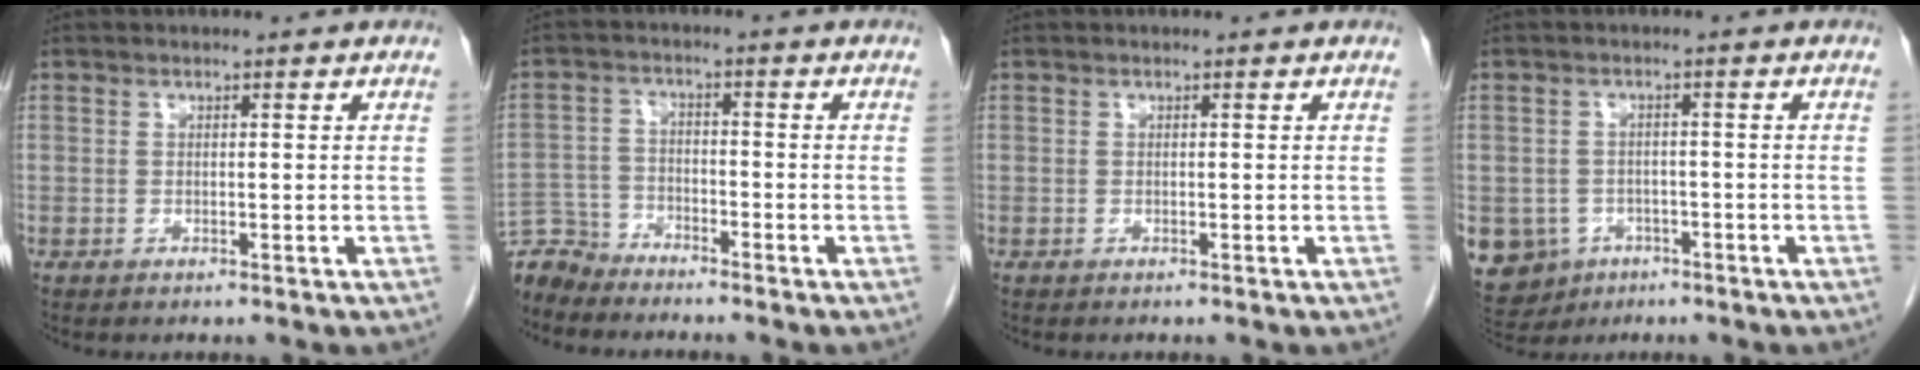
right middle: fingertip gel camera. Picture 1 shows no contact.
{"total": 4.9, "force": [-4.8, 0.7, -0.7], "torque": [0.016, -0.003, -0.094]}
{"total": 0.0}
{"total": 9.1, "force": [-4.3, 7.8, 1.9], "torque": [-0.058, 0.004, -0.055]}